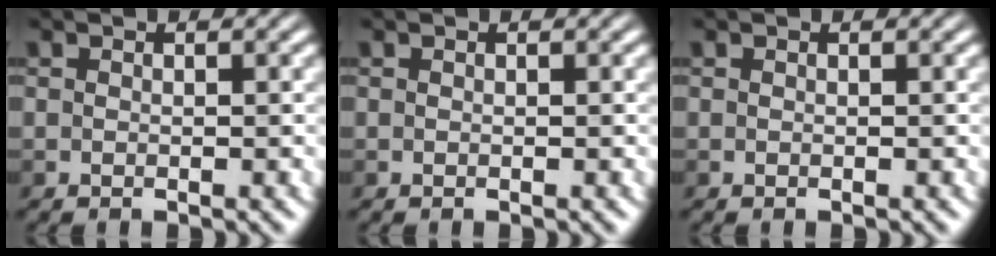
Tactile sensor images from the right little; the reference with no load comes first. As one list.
[{"total": 0.0}, {"total": 0.0}]